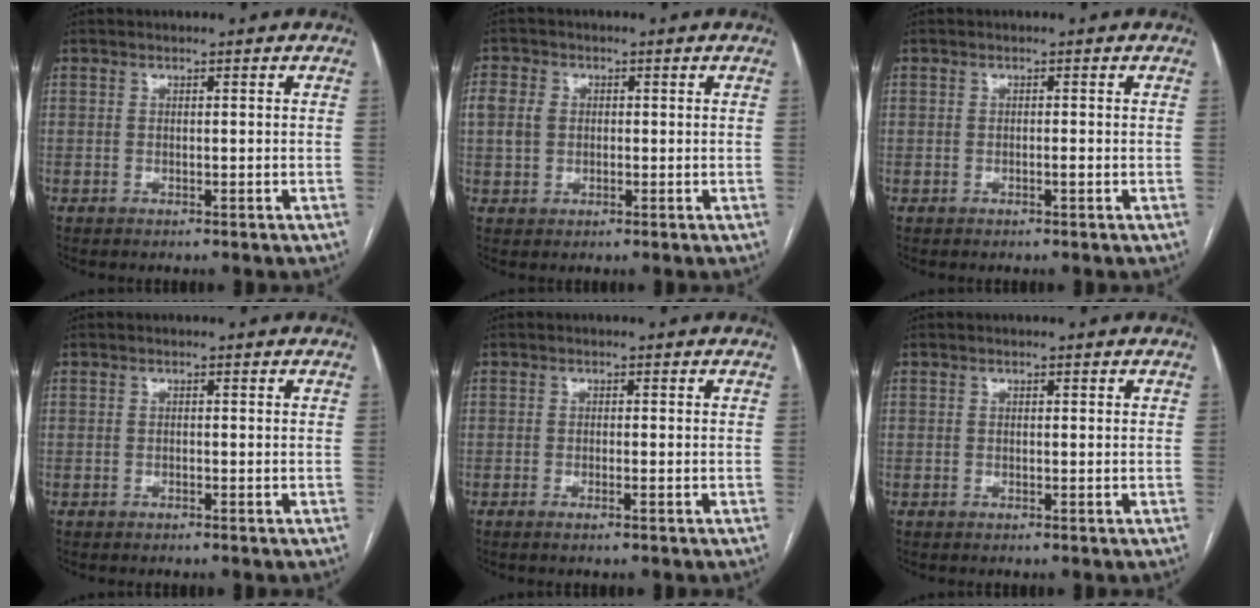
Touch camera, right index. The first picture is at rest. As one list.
[{"total": 4.0, "force": [0.5, 3.3, 2.2], "torque": [-0.055, 0.015, 0.010]}, {"total": 0.6, "force": [-0.2, 0.2, 0.6], "torque": [-0.010, 0.000, -0.003]}, {"total": 0.0}, {"total": 1.1, "force": [-0.5, -0.1, 1.0], "torque": [-0.018, -0.001, -0.007]}, {"total": 0.0}]